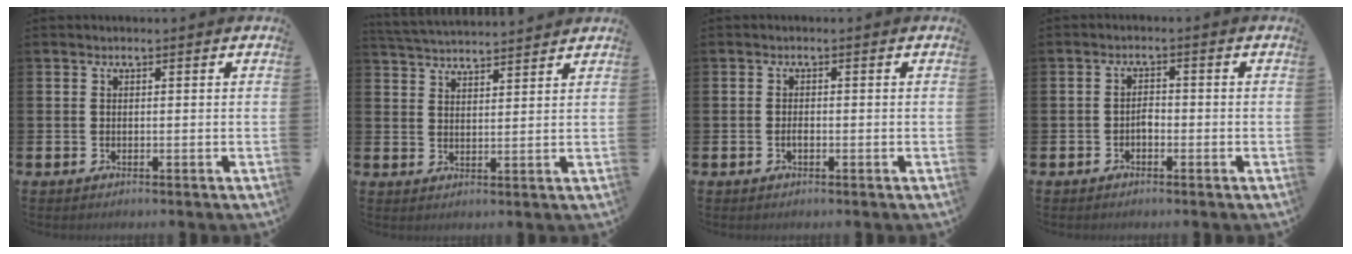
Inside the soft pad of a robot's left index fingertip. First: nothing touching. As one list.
[{"total": 4.3, "force": [4.3, 0.1, 0.0], "torque": [-0.020, -0.023, 0.079]}, {"total": 0.9, "force": [-0.3, 0.5, 0.8], "torque": [-0.013, -0.001, -0.007]}, {"total": 1.5, "force": [-0.8, 0.9, 0.9], "torque": [-0.016, 0.004, -0.017]}]